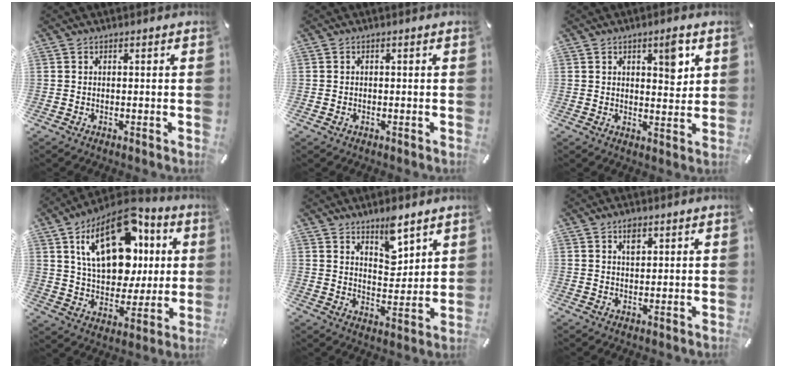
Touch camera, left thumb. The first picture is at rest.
{"total": 0.7, "force": [-0.2, 0.6, 0.3], "torque": [-0.006, 0.003, -0.005]}
{"total": 6.6, "force": [3.1, 2.9, 5.1], "torque": [-0.050, -0.020, 0.042]}
{"total": 22.2, "force": [7.8, 14.2, 15.2], "torque": [-0.253, -0.028, 0.134]}
{"total": 8.0, "force": [6.4, 3.6, 3.1], "torque": [-0.034, -0.045, 0.111]}
{"total": 2.6, "force": [1.4, 1.4, 1.6], "torque": [-0.020, -0.005, 0.022]}